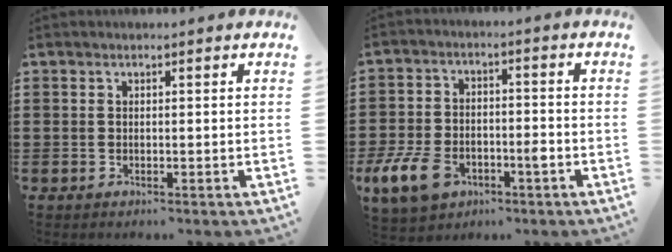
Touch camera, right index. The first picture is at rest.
{"total": 8.5, "force": [-4.3, 4.7, 5.6], "torque": [-0.140, 0.001, -0.083]}